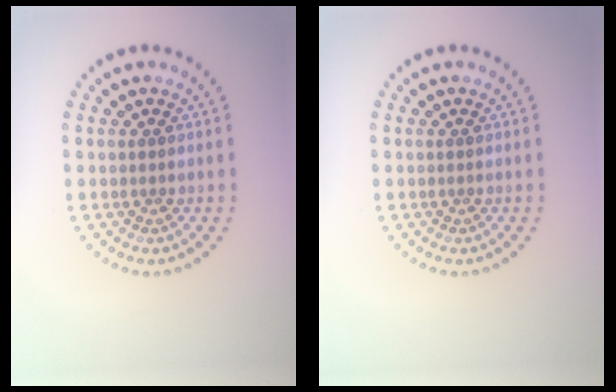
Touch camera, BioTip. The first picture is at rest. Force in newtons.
{"total": 0.0}